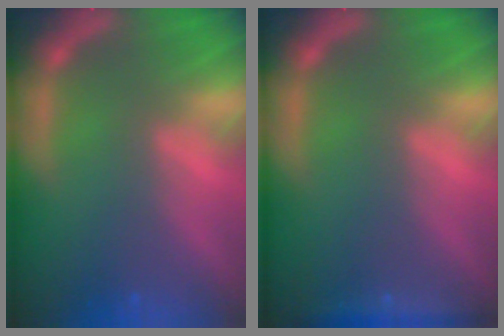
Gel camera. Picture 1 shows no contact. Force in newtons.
{"total": 2.4}